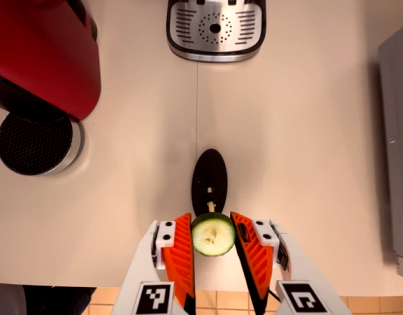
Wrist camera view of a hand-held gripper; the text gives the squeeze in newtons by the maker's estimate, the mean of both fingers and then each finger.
{"total": 8.4, "left": 8.1, "right": 8.6}